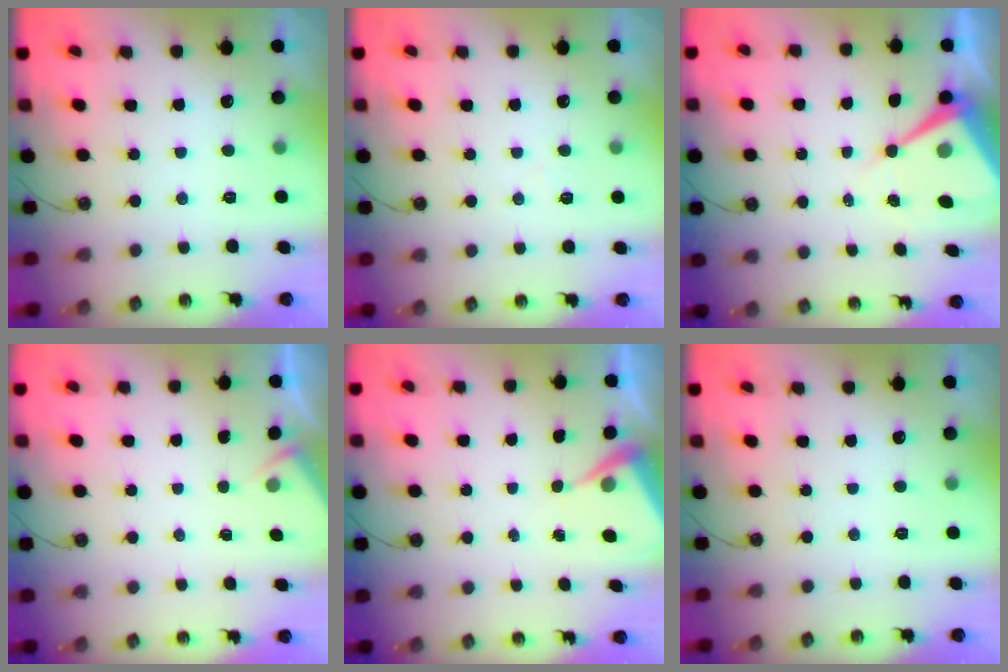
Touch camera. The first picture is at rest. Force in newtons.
{"total": 4.1, "press": 4.1, "slide": 0.6}
{"total": 10.3, "press": 10.2, "slide": 1.1}
{"total": 2.1, "press": 2.1, "slide": 0.4}
{"total": 5.7, "press": 5.7, "slide": 0.7}
{"total": 0.0}